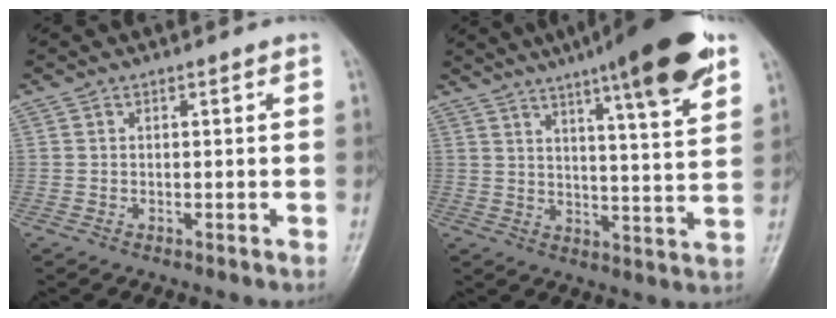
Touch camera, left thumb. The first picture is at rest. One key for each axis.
{"total": 18.1, "fx": 11.4, "fy": 2.7, "fz": 13.9, "tx": -0.182, "ty": -0.043, "tz": 0.159}